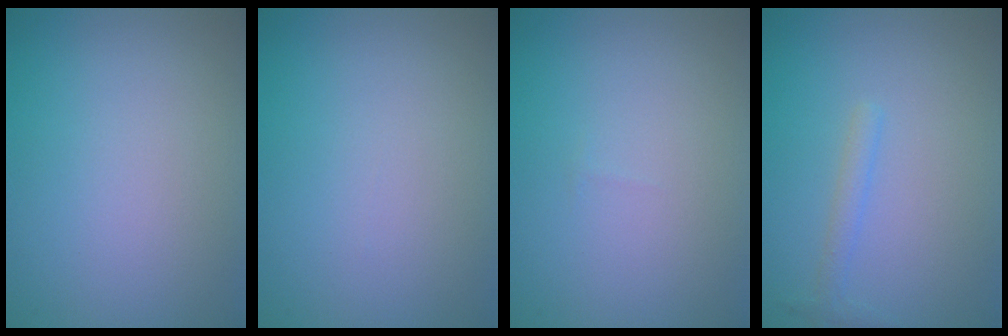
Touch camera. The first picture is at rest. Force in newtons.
{"total": 0.0}
{"total": 0.0}
{"total": 1.2, "press": 1.2, "slide": 0.0}